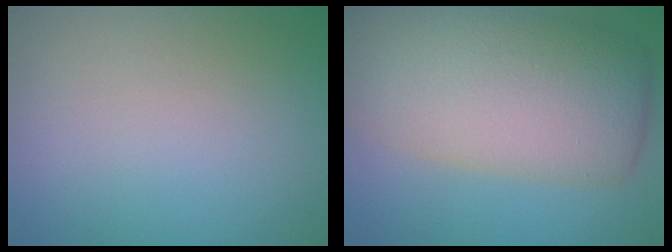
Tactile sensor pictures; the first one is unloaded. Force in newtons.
{"total": 11.0, "press": 11.0, "slide": 0.6}